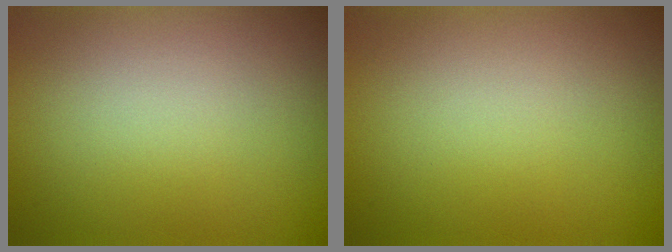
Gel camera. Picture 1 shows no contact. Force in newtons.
{"total": 0.0}